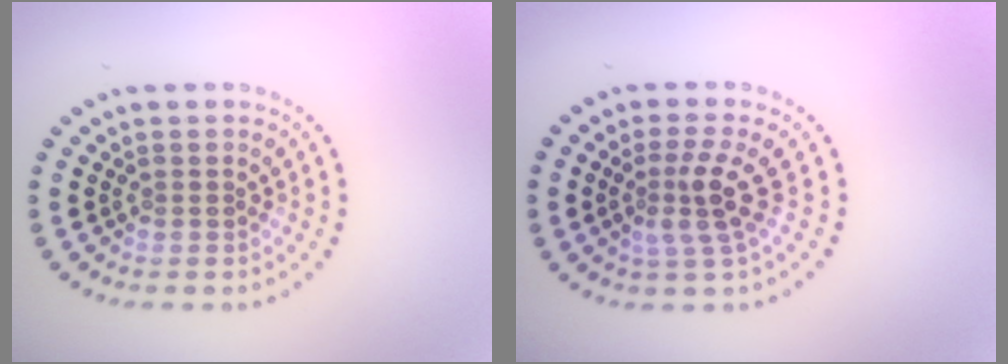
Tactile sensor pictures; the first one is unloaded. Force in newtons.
{"total": 3.0, "press": 2.4, "slide": 1.8}